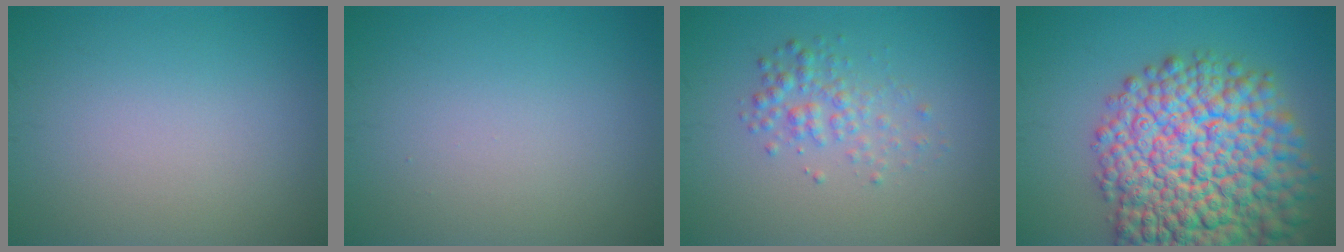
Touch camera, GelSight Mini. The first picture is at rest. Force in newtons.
{"total": 0.0}
{"total": 2.3, "press": 2.3, "slide": 0.1}
{"total": 16.3, "press": 16.3, "slide": 0.7}